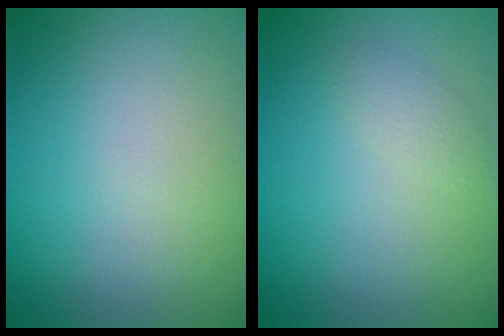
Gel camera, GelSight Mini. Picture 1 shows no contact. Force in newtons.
{"total": 1.2, "press": 1.2, "slide": 0.0}